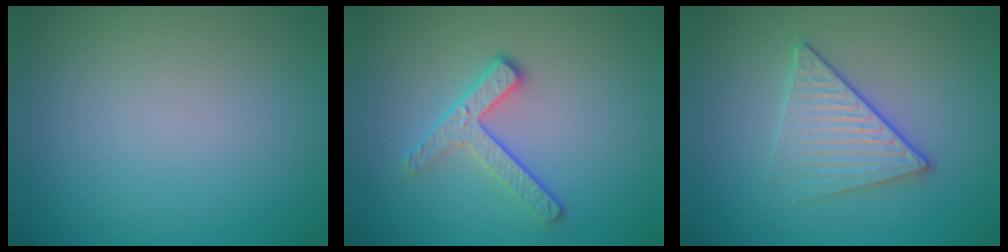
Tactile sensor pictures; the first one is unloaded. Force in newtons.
{"total": 2.9, "press": 2.4, "slide": 1.6}
{"total": 3.2, "press": 3.0, "slide": 1.2}